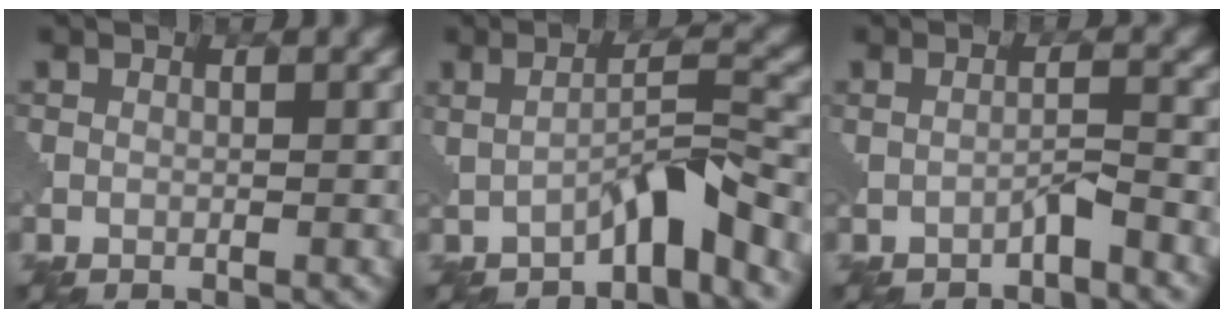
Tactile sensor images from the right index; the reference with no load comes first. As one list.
[{"total": 3.6, "force": [-2.1, 0.4, 2.9], "torque": [-0.046, 0.016, -0.043]}, {"total": 1.4, "force": [-1.0, 0.0, 1.1], "torque": [-0.019, 0.005, -0.023]}]